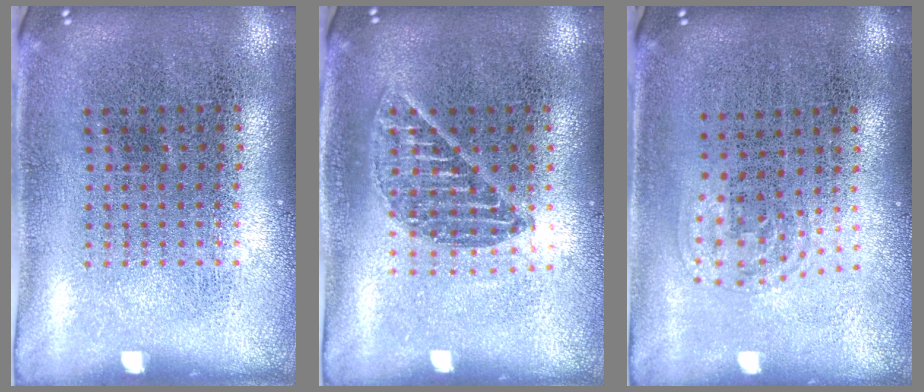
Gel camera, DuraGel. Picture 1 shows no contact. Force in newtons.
{"total": 1.1, "press": 1.0, "slide": 0.4}
{"total": 1.0, "press": 0.7, "slide": 0.7}